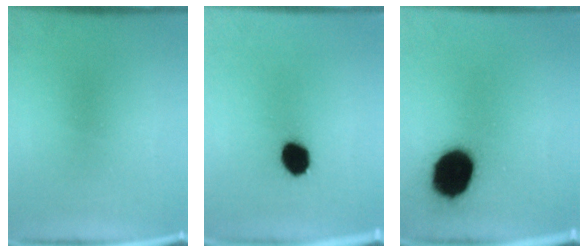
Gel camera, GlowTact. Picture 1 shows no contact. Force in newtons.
{"total": 7.2}
{"total": 16.6}